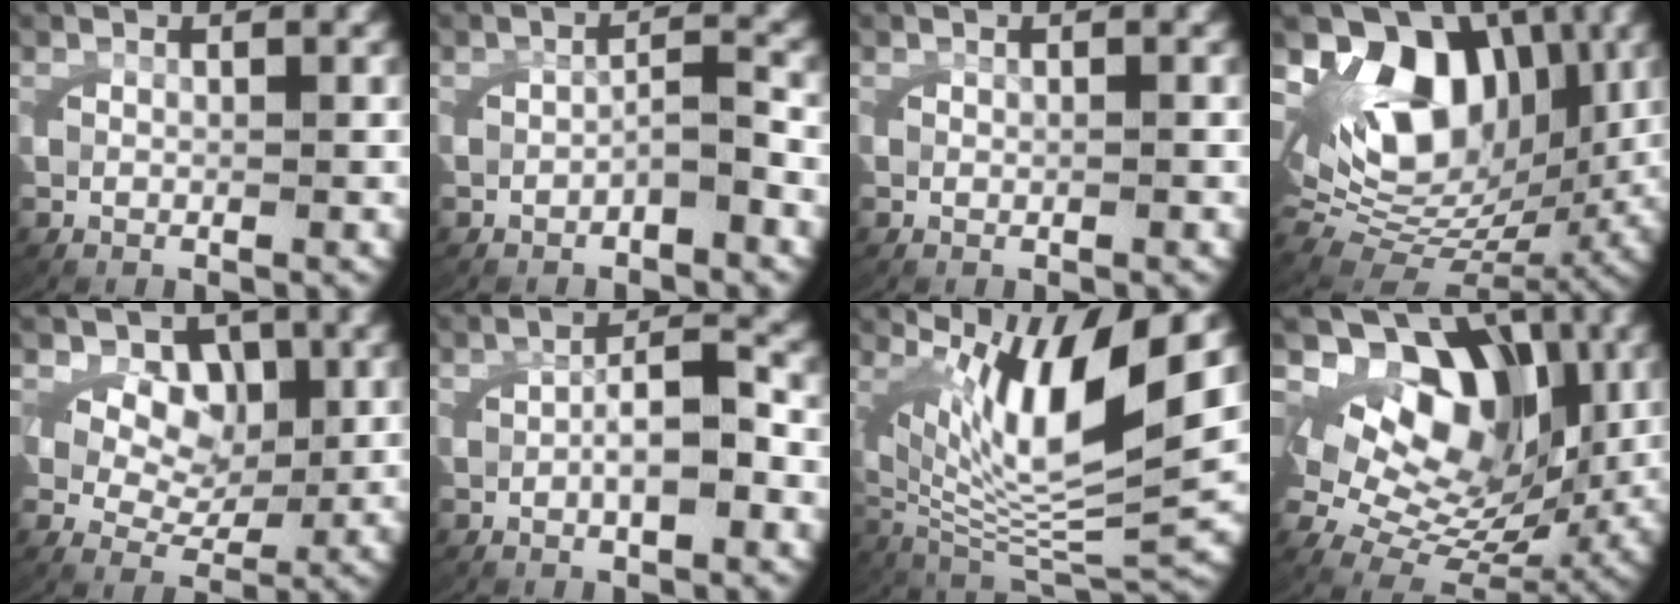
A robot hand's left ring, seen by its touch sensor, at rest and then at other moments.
{"total": 1.6, "force": [-1.1, 0.3, 1.0], "torque": [-0.017, -0.007, -0.015]}
{"total": 0.0}
{"total": 16.5, "force": [3.6, 12.2, 10.6], "torque": [-0.203, -0.011, 0.058]}
{"total": 6.5, "force": [1.6, 5.3, 3.4], "torque": [-0.064, -0.016, 0.024]}
{"total": 3.3, "force": [-0.8, 1.1, 3.0], "torque": [-0.048, 0.007, -0.017]}
{"total": 13.0, "force": [2.0, 6.6, 11.0], "torque": [-0.197, -0.024, 0.047]}
{"total": 15.5, "force": [3.1, 11.2, 10.2], "torque": [-0.189, -0.027, 0.057]}